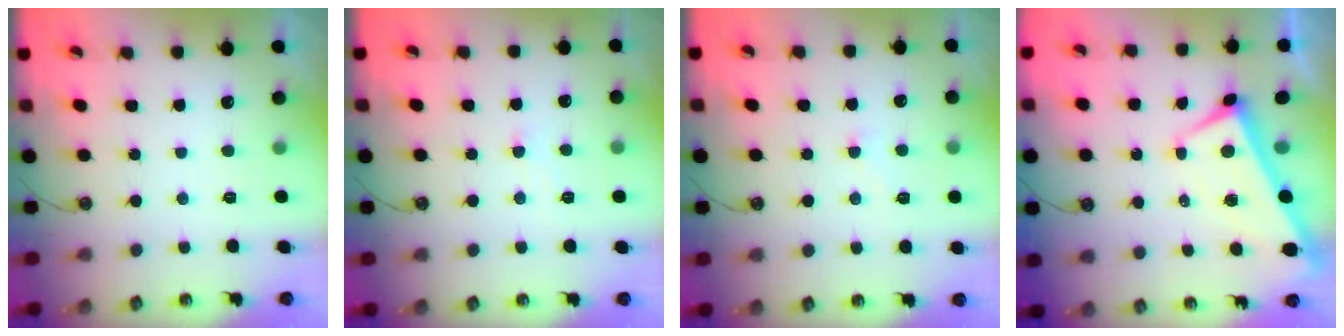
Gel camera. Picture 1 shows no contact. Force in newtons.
{"total": 2.4, "press": 2.3, "slide": 0.5}
{"total": 1.5, "press": 1.2, "slide": 0.8}
{"total": 2.6, "press": 2.5, "slide": 0.6}